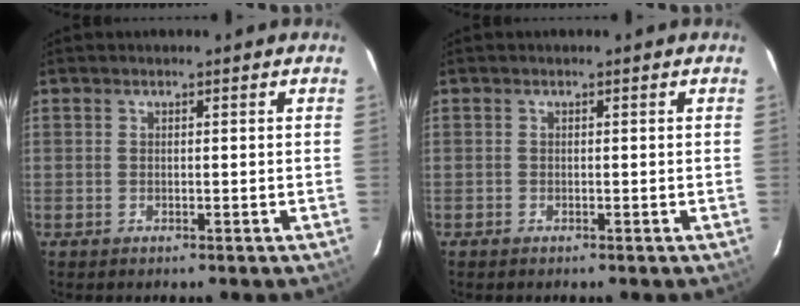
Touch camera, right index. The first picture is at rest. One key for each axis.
{"total": 0.5, "fx": -0.5, "fy": 0.3, "fz": -0.1, "tx": 0.002, "ty": -0.001, "tz": -0.011}